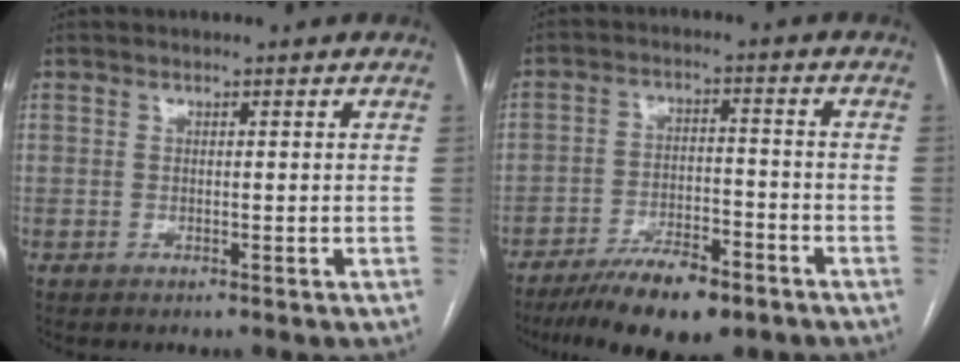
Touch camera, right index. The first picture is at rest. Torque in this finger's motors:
{"motor_torque": [0.22, -0.40, 0.23, 0.01]}